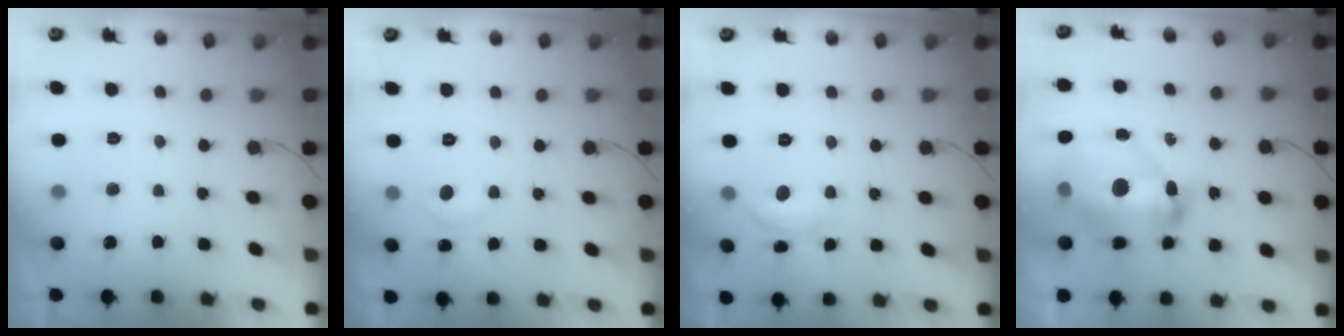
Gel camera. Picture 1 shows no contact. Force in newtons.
{"total": 5.6, "press": 5.6, "slide": 0.8}
{"total": 9.3, "press": 9.3, "slide": 0.5}
{"total": 20.0, "press": 19.9, "slide": 1.4}